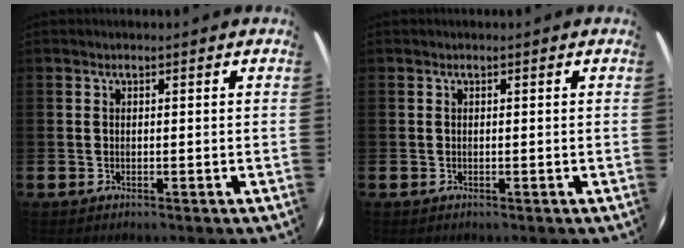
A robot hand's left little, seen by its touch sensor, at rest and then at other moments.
{"total": 0.0}